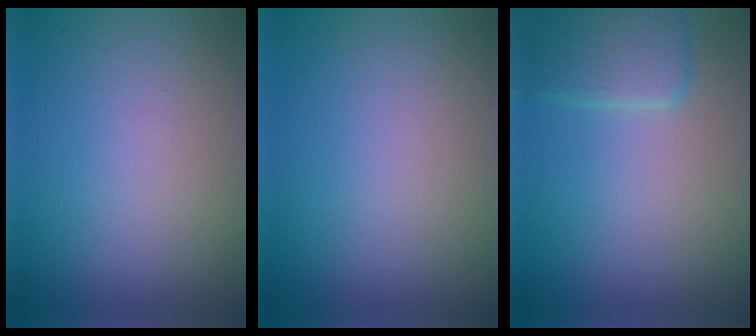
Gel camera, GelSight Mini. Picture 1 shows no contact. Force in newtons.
{"total": 0.0}
{"total": 2.9, "press": 2.9, "slide": 0.1}